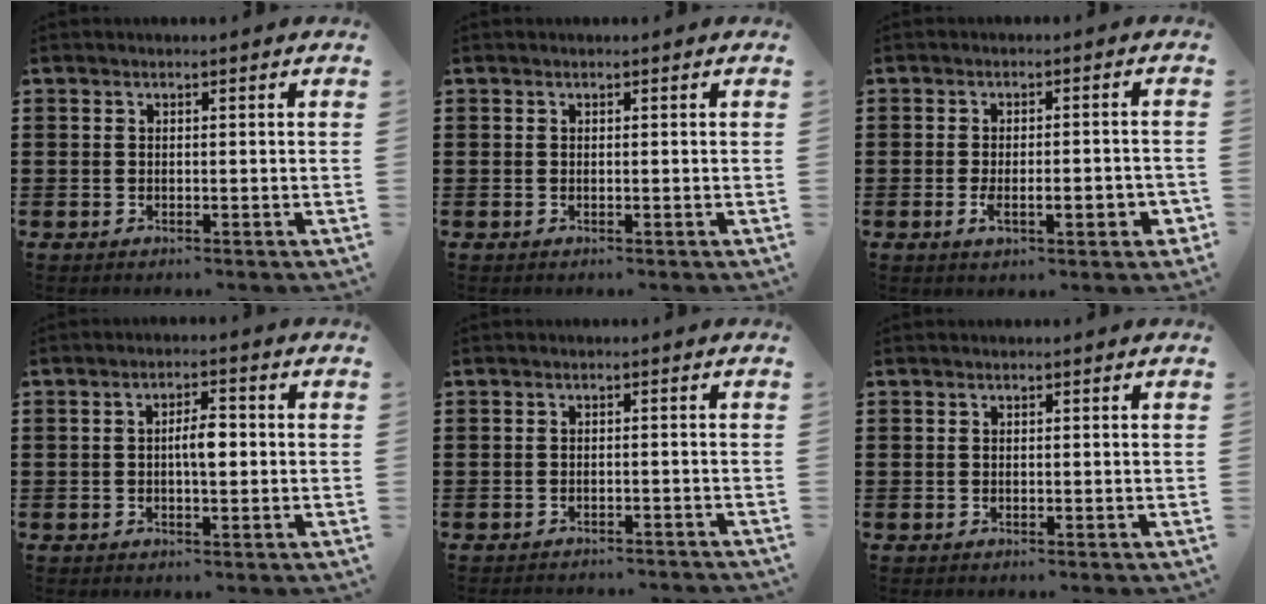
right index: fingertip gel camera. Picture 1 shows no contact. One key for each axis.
{"total": 0.0}
{"total": 4.9, "fx": -1.5, "fy": 1.5, "fz": 4.4, "tx": -0.070, "ty": -0.002, "tz": -0.030}
{"total": 3.7, "fx": -0.1, "fy": 1.2, "fz": 3.5, "tx": -0.058, "ty": -0.001, "tz": -0.006}
{"total": 1.4, "fx": -1.4, "fy": 0.0, "fz": 0.0, "tx": -0.005, "ty": 0.002, "tz": -0.031}
{"total": 0.0}